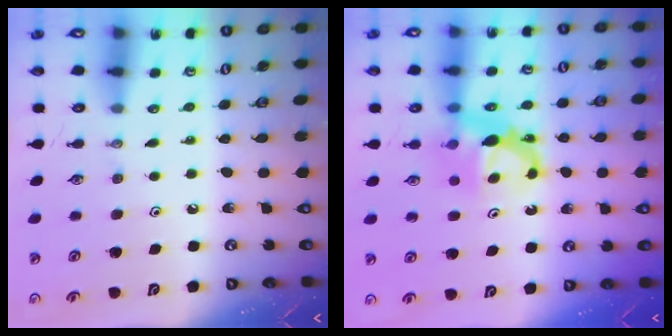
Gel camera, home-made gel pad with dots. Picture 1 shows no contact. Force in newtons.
{"total": 7.2, "press": 7.2, "slide": 0.4}